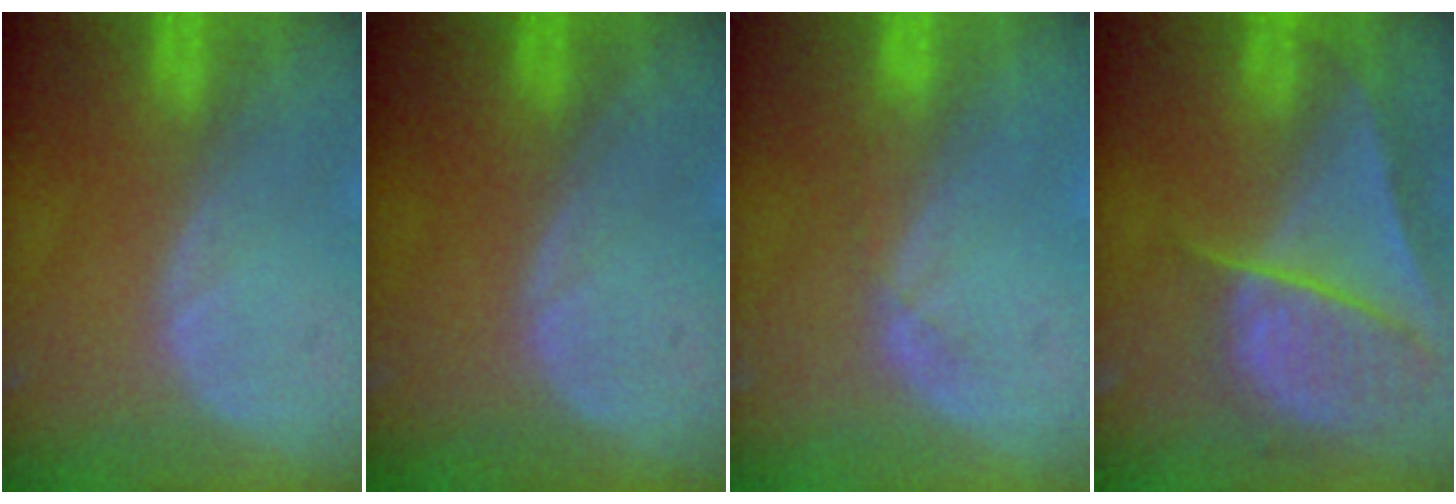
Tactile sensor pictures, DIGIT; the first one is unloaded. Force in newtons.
{"total": 0.0}
{"total": 1.7, "press": 1.5, "slide": 0.8}
{"total": 9.6, "press": 8.2, "slide": 5.0}